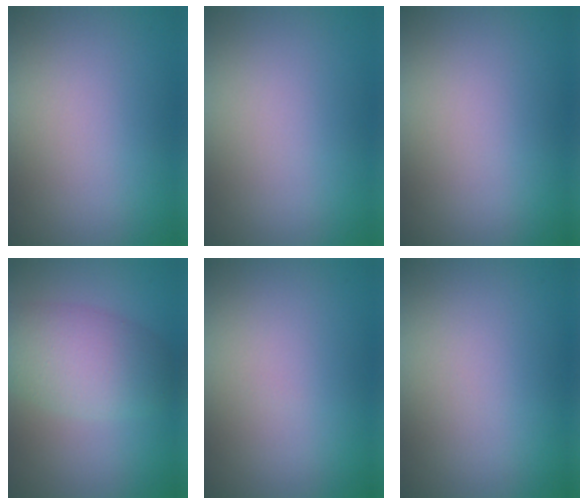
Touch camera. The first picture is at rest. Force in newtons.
{"total": 0.0}
{"total": 0.0}
{"total": 5.4, "press": 5.4, "slide": 0.2}
{"total": 0.0}
{"total": 0.0}